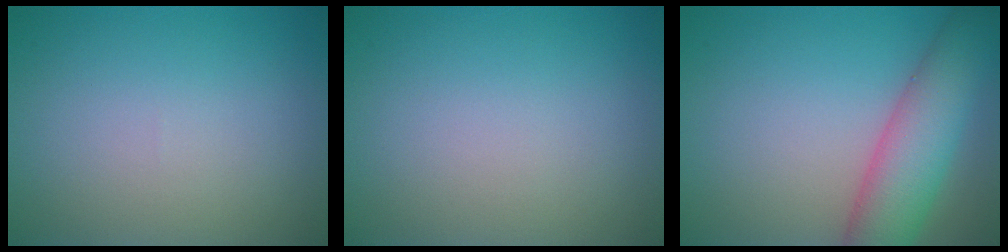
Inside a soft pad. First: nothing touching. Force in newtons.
{"total": 0.0}
{"total": 6.4, "press": 6.4, "slide": 0.4}